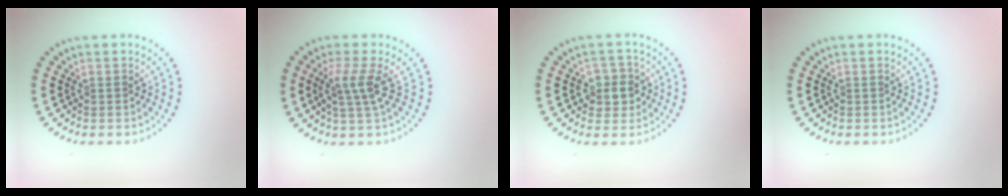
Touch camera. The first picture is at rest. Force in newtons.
{"total": 2.7, "press": 2.0, "slide": 1.8}
{"total": 2.6, "press": 2.4, "slide": 1.0}
{"total": 0.0}